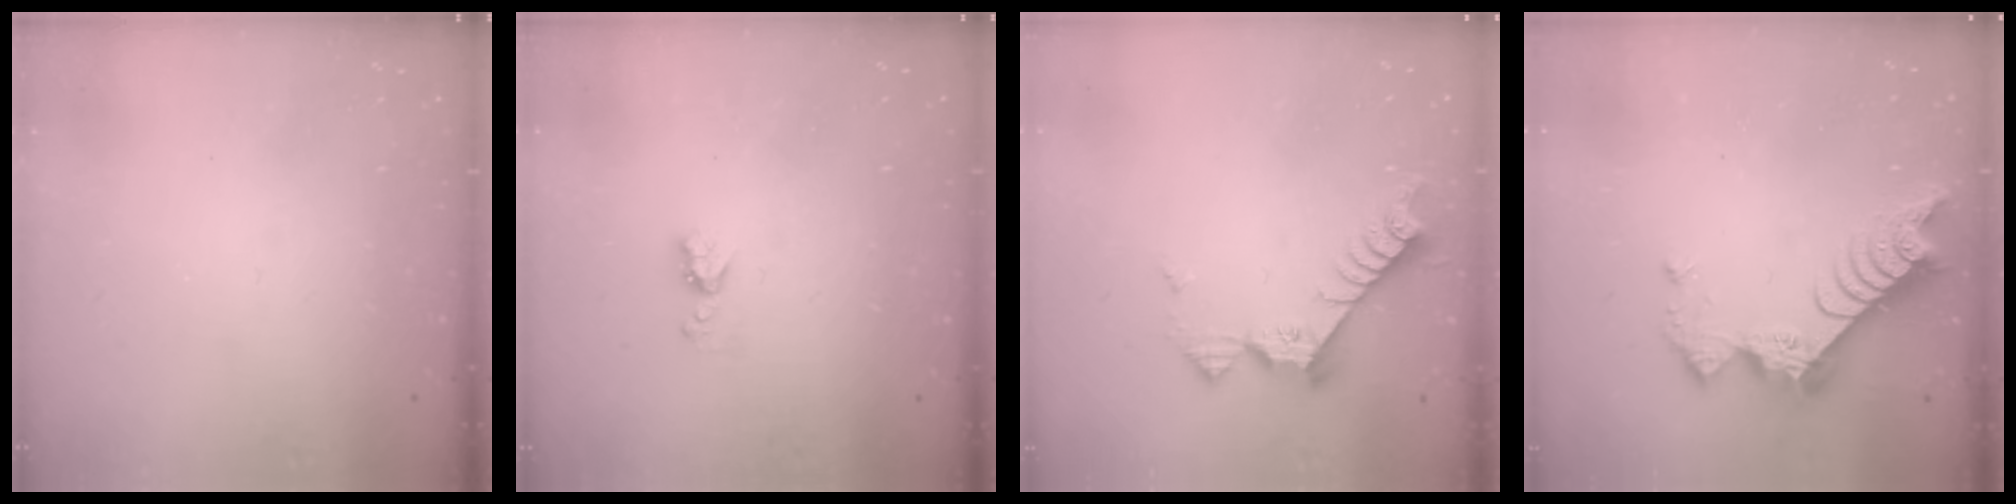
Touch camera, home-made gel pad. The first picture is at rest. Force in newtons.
{"total": 4.5, "press": 4.5, "slide": 0.5}
{"total": 8.6, "press": 8.5, "slide": 0.8}
{"total": 9.9, "press": 9.9, "slide": 0.8}